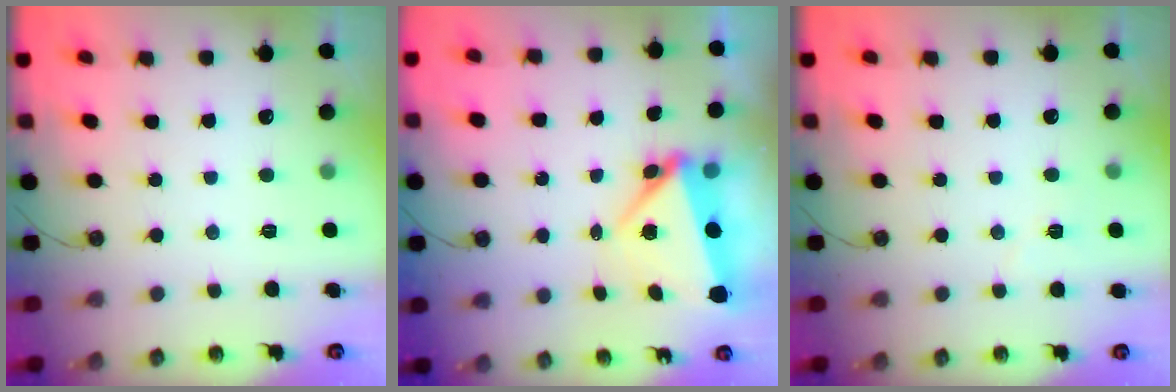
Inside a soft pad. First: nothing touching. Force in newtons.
{"total": 5.4, "press": 5.4, "slide": 0.5}
{"total": 5.0, "press": 4.9, "slide": 1.2}